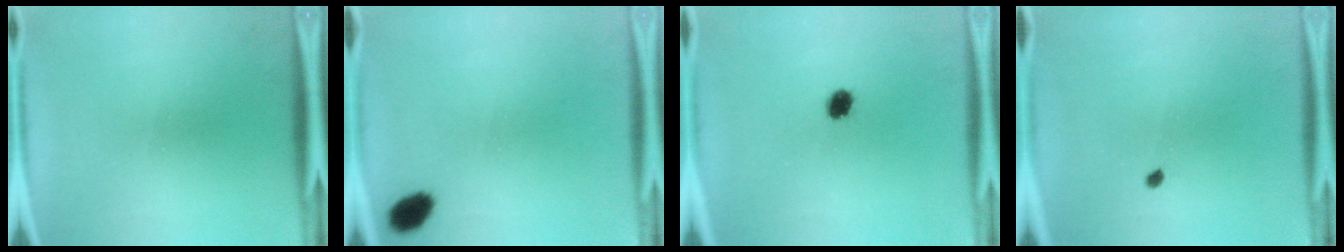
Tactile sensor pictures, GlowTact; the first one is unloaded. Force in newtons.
{"total": 4.6}
{"total": 3.3}
{"total": 0.8}